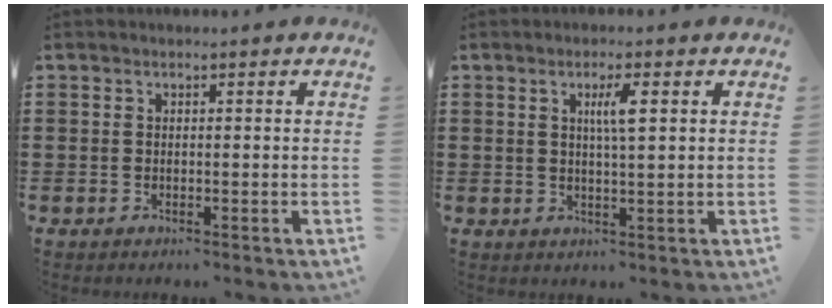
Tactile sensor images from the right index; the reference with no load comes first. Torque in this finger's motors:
{"motor_torque": [0.09, -0.07, 0.27, 0.08]}